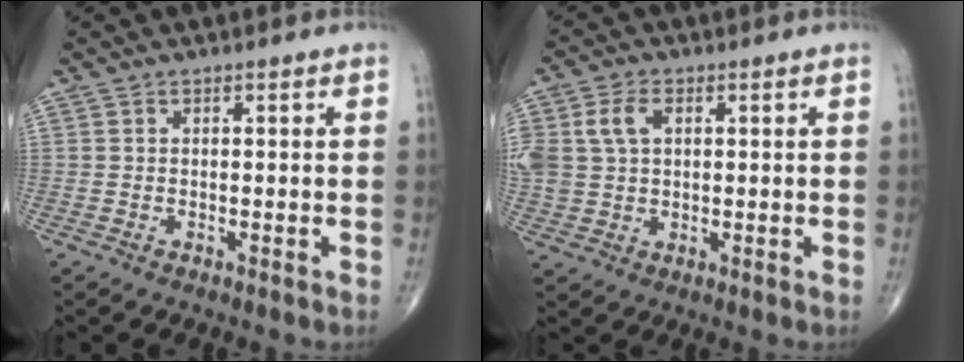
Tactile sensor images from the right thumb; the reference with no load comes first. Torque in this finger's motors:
{"motor_torque": [0.12, 0.14, 0.86, 0.28, 0.08]}